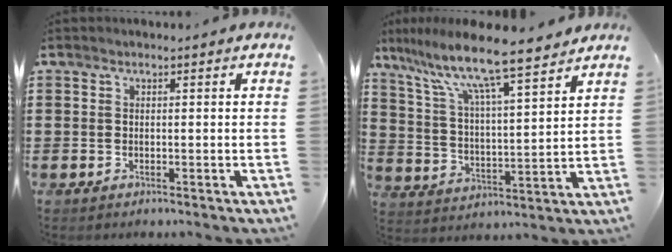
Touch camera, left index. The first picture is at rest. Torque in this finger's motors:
{"motor_torque": [2.14, 0.00, 0.89, 0.20]}